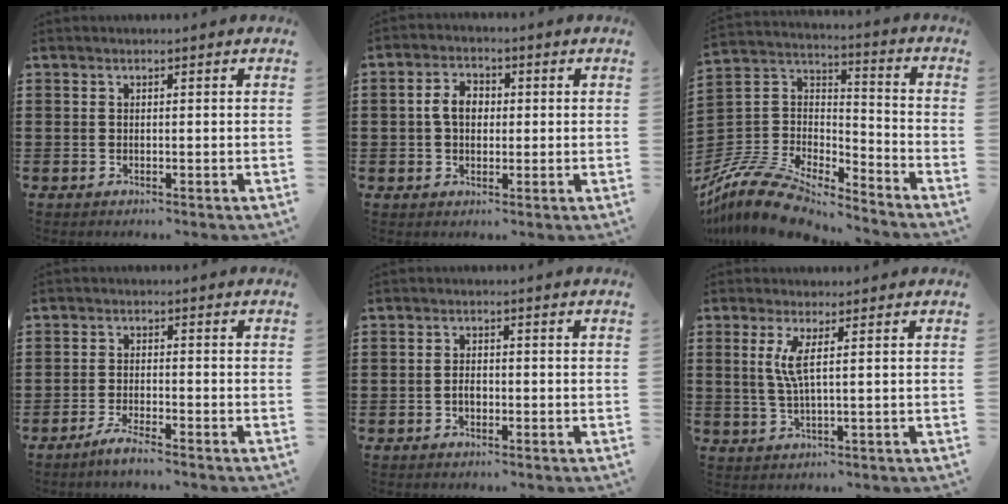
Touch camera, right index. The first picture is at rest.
{"total": 4.3, "force": [0.2, 2.9, 3.1], "torque": [-0.067, 0.013, 0.000]}
{"total": 11.3, "force": [-10.3, 2.7, 3.9], "torque": [-0.100, 0.008, -0.209]}
{"total": 2.7, "force": [-2.4, 0.0, 1.2], "torque": [-0.028, 0.002, -0.047]}
{"total": 1.8, "force": [-0.6, 1.0, 1.4], "torque": [-0.027, 0.002, -0.011]}
{"total": 4.0, "force": [1.0, 0.1, 3.9], "torque": [-0.086, -0.007, 0.012]}